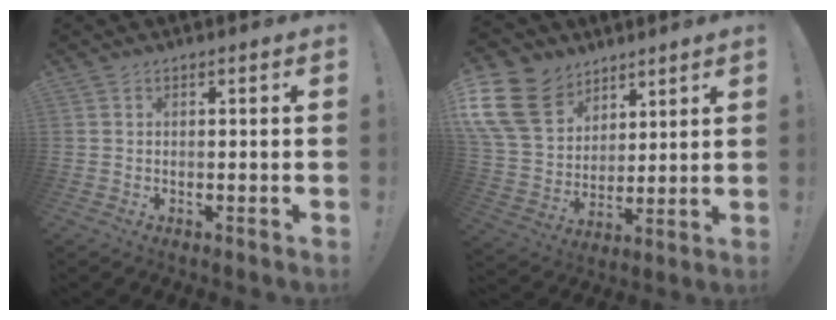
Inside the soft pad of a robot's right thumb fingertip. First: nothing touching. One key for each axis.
{"total": 17.6, "fx": 9.5, "fy": 12.3, "fz": 8.3, "tx": -0.173, "ty": -0.050, "tz": 0.188}